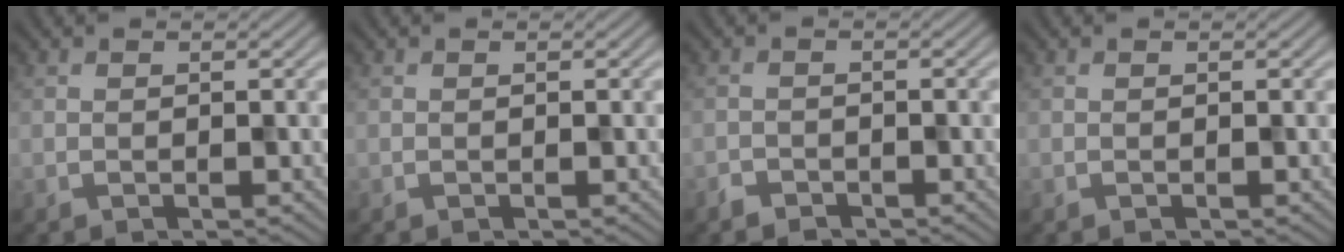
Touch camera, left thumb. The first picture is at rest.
{"total": 0.0}
{"total": 1.4, "force": [-1.3, 0.6, 0.3], "torque": [-0.005, 0.000, -0.028]}
{"total": 0.0}